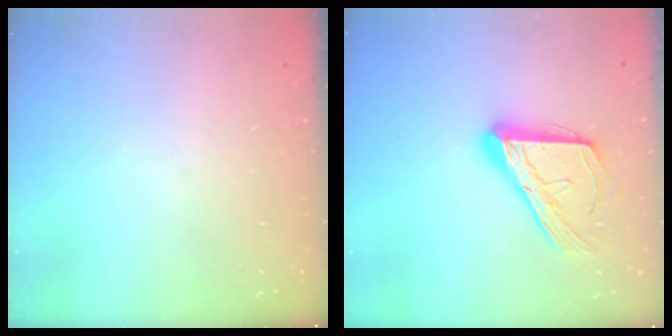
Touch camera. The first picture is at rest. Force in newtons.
{"total": 15.8, "press": 15.7, "slide": 1.0}